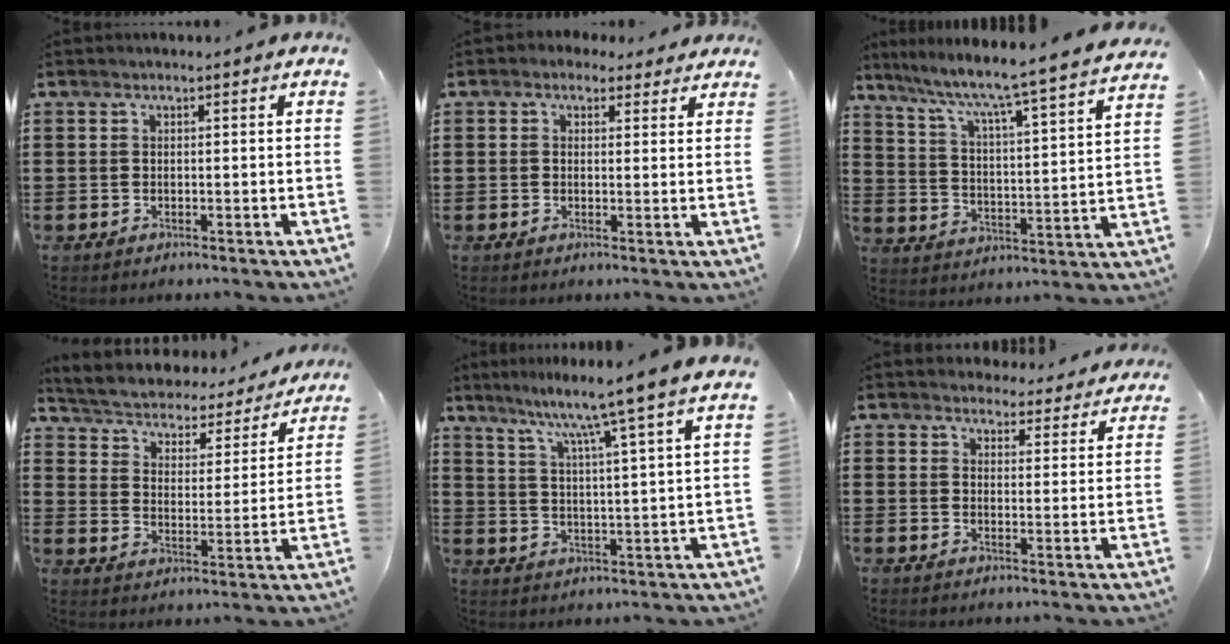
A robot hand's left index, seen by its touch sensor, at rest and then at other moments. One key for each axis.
{"total": 1.9, "fx": 1.3, "fy": 1.3, "fz": 0.5, "tx": -0.008, "ty": 0.005, "tz": 0.021}
{"total": 5.6, "fx": 4.8, "fy": -1.0, "fz": 2.7, "tx": -0.075, "ty": -0.054, "tz": 0.067}
{"total": 3.0, "fx": 2.9, "fy": 0.9, "fz": 0.4, "tx": -0.031, "ty": -0.028, "tz": 0.038}
{"total": 7.6, "fx": 6.4, "fy": -1.9, "fz": 3.6, "tx": -0.086, "ty": -0.048, "tz": 0.097}
{"total": 4.1, "fx": 4.1, "fy": 0.5, "fz": 0.1, "tx": -0.011, "ty": -0.022, "tz": 0.073}